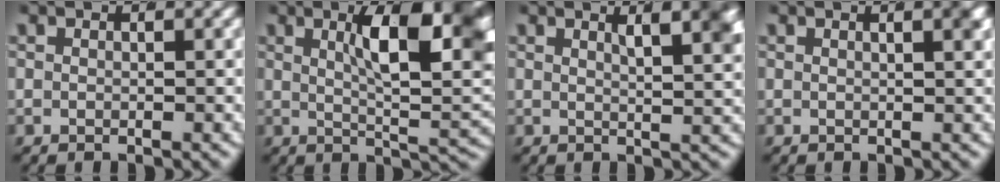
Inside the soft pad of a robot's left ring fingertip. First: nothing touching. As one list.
[{"total": 10.6, "force": [2.2, 3.3, 9.8], "torque": [-0.107, -0.002, 0.039]}, {"total": 5.2, "force": [2.2, 1.1, 4.5], "torque": [-0.042, -0.001, 0.036]}, {"total": 1.8, "force": [0.8, -0.1, 1.6], "torque": [-0.011, 0.004, 0.011]}]